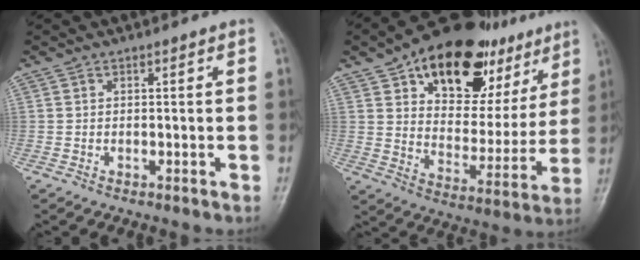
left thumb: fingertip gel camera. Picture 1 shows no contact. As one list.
[{"total": 25.8, "force": [14.5, 14.5, 15.7], "torque": [-0.178, -0.026, 0.225]}]